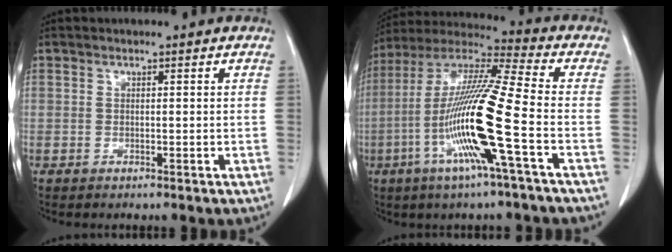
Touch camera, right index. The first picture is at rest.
{"total": 17.5, "force": [-5.2, -0.8, 16.7], "torque": [-0.335, -0.011, -0.111]}